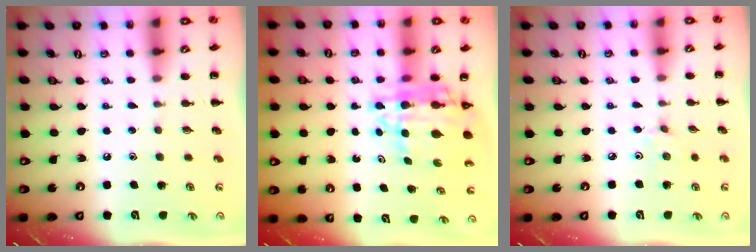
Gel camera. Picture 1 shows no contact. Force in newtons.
{"total": 9.7, "press": 9.0, "slide": 3.4}
{"total": 2.4, "press": 2.3, "slide": 0.8}